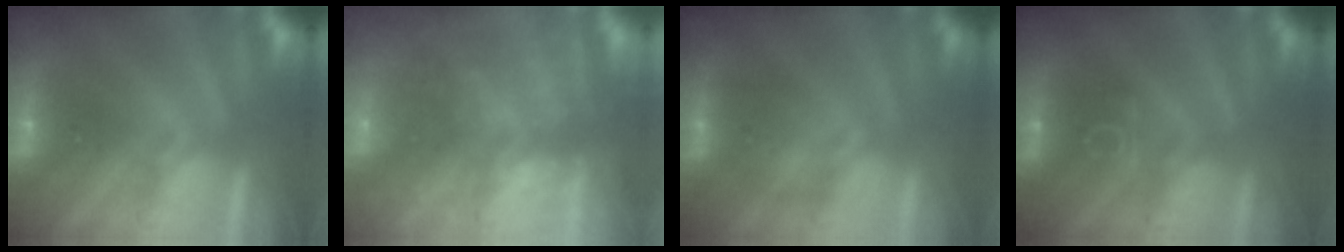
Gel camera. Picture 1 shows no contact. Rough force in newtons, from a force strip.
{"total": 8.0}
{"total": 2.4}
{"total": 2.6}